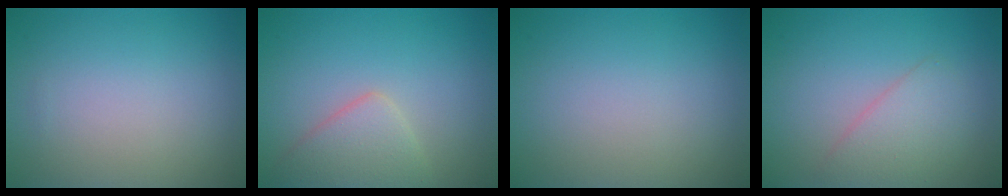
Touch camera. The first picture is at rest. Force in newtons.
{"total": 3.2, "press": 3.2, "slide": 0.1}
{"total": 0.0}
{"total": 2.6, "press": 2.6, "slide": 0.1}